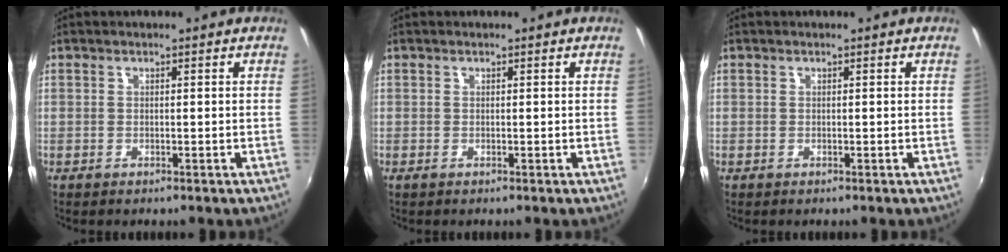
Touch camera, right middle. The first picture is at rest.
{"total": 0.0}
{"total": 0.0}